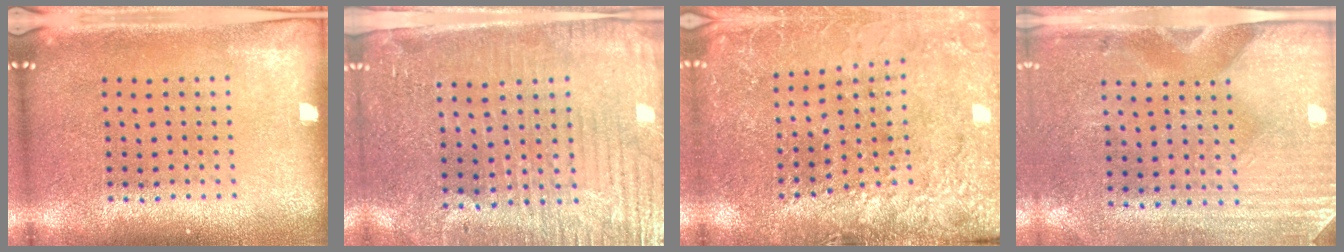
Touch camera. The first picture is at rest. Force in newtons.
{"total": 3.8, "press": 3.5, "slide": 1.3}
{"total": 2.9, "press": 2.9, "slide": 0.3}
{"total": 3.0, "press": 2.6, "slide": 1.5}